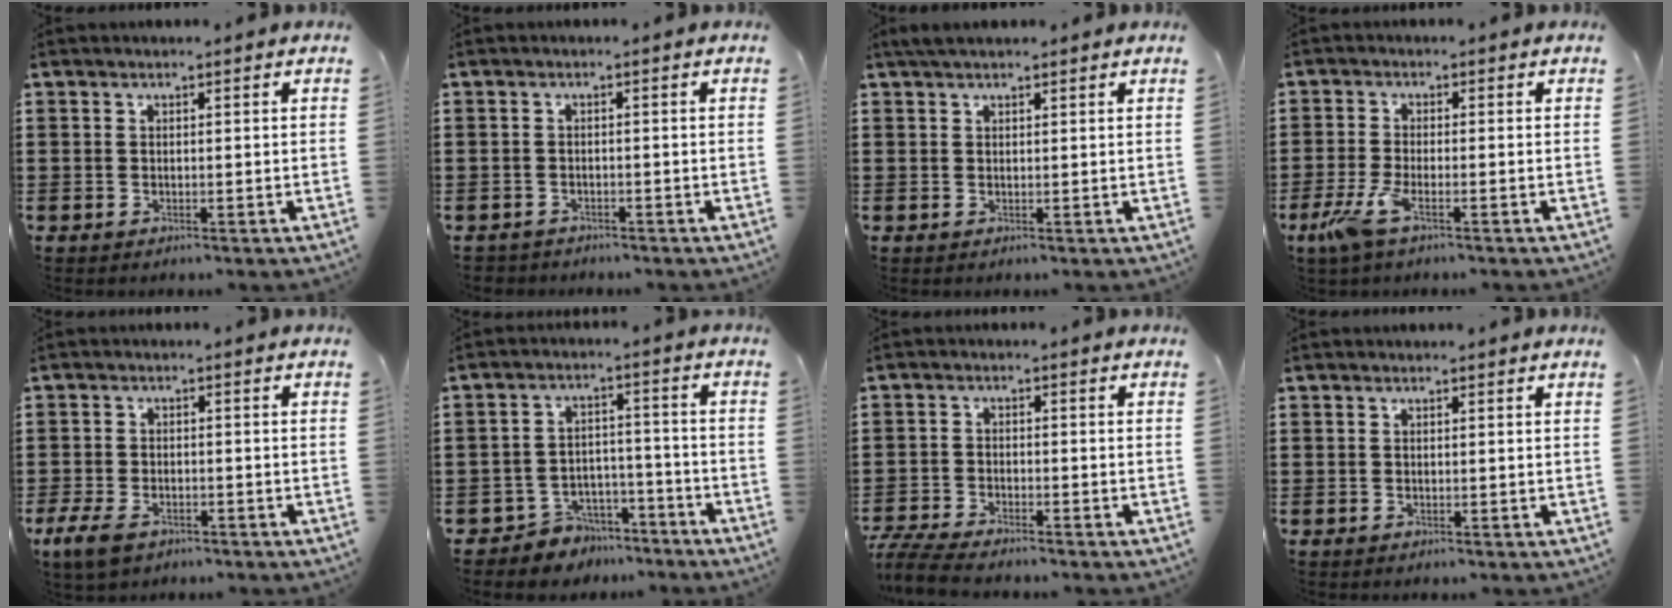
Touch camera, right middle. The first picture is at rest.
{"total": 1.3, "force": [-1.2, 0.4, -0.1], "torque": [-0.003, 0.000, -0.028]}
{"total": 1.8, "force": [1.5, 0.3, 0.9], "torque": [-0.020, 0.003, 0.027]}
{"total": 4.7, "force": [-2.3, 1.0, 4.0], "torque": [-0.101, -0.015, -0.048]}
{"total": 3.6, "force": [-2.2, 1.9, 2.1], "torque": [-0.059, 0.000, -0.049]}
{"total": 5.3, "force": [-5.0, 1.8, 0.2], "torque": [-0.017, 0.013, -0.104]}
{"total": 4.2, "force": [-4.0, 0.2, 1.3], "torque": [-0.050, -0.015, -0.087]}
{"total": 0.0}